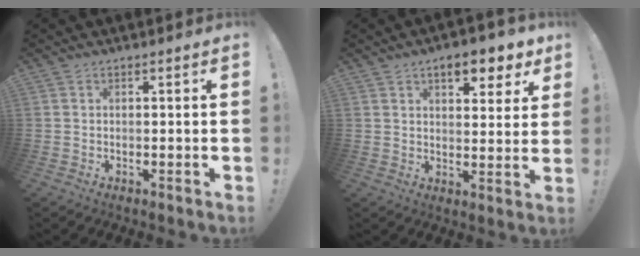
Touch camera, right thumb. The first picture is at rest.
{"total": 8.5, "force": [5.3, 3.8, 5.4], "torque": [-0.062, -0.027, 0.091]}